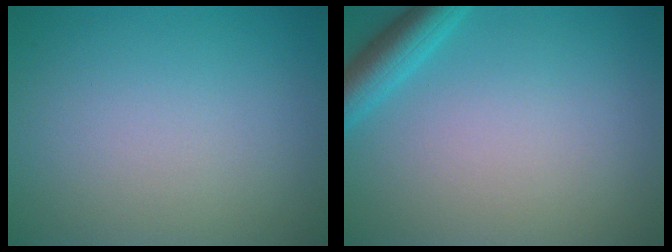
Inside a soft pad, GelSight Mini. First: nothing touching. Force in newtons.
{"total": 3.3, "press": 3.3, "slide": 0.2}